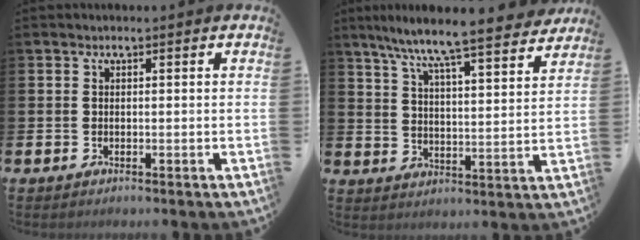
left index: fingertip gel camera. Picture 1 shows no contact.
{"total": 9.0, "force": [8.4, 0.0, 3.1], "torque": [-0.080, -0.064, 0.141]}